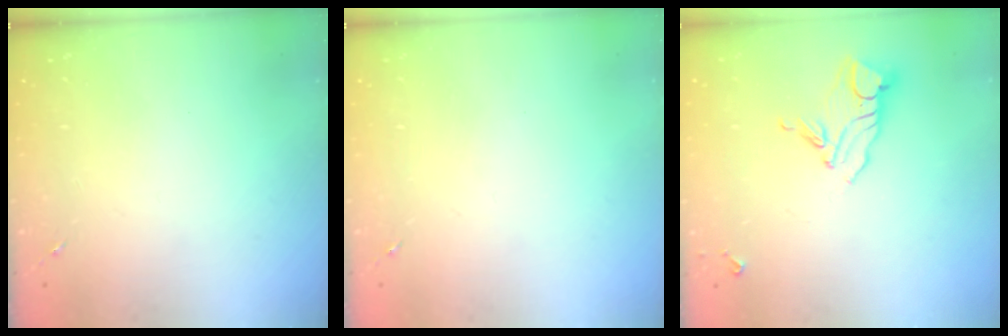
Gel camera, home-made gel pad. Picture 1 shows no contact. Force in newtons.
{"total": 0.0}
{"total": 10.7, "press": 10.6, "slide": 1.0}